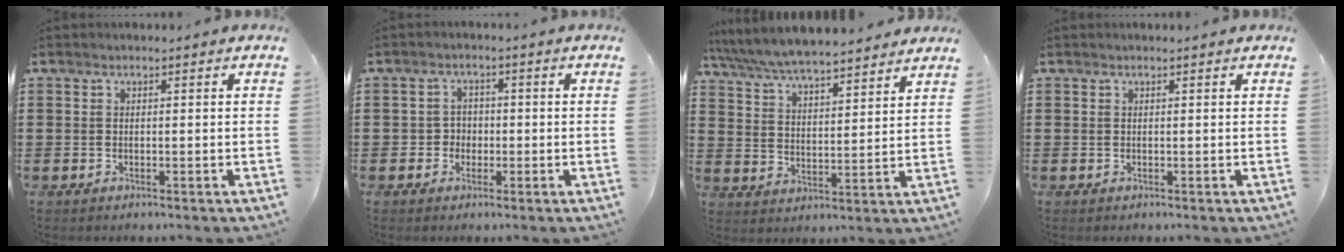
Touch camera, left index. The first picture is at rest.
{"total": 2.6, "force": [-0.7, 2.4, 0.6], "torque": [-0.023, 0.005, -0.019]}
{"total": 6.6, "force": [6.4, 0.2, 1.6], "torque": [-0.060, -0.035, 0.112]}
{"total": 0.0}